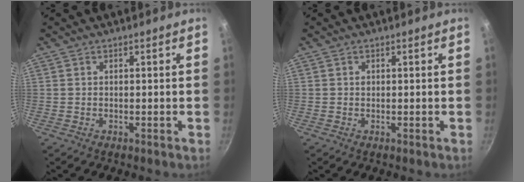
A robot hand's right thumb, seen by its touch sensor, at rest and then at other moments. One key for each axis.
{"total": 0.6, "fx": 0.2, "fy": 0.5, "fz": 0.3, "tx": -0.004, "ty": 0.000, "tz": 0.003}